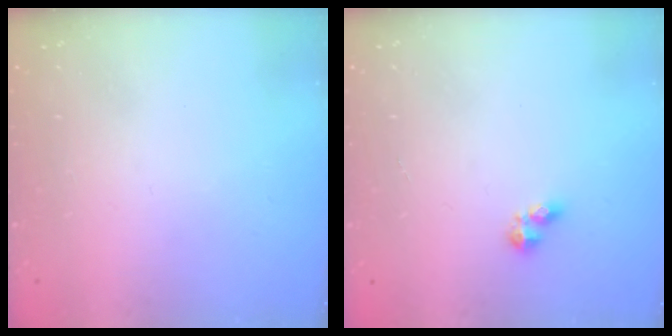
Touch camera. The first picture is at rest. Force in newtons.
{"total": 2.7, "press": 2.6, "slide": 0.3}